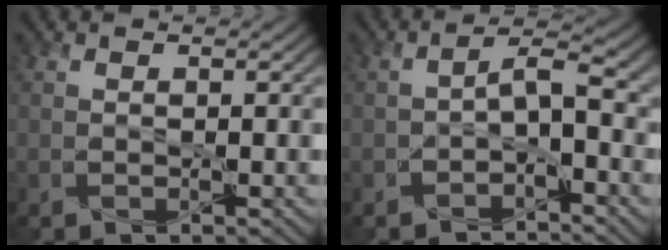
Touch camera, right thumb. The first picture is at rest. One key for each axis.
{"total": 3.4, "fx": -2.1, "fy": 1.5, "fz": 2.2, "tx": -0.034, "ty": 0.005, "tz": -0.036}